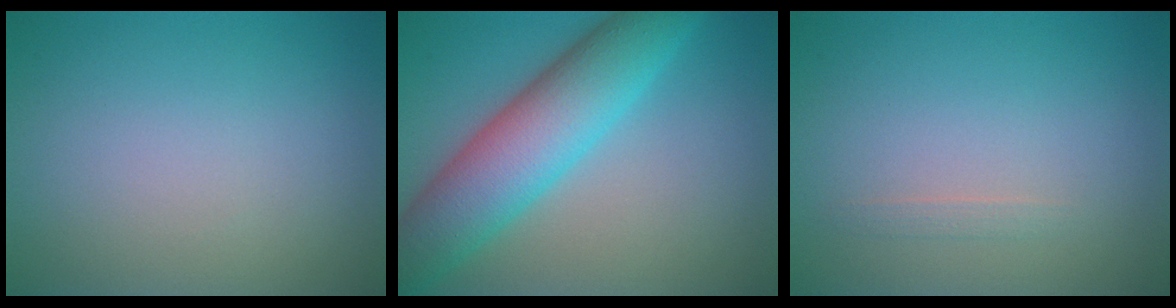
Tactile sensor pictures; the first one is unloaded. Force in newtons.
{"total": 8.8, "press": 8.8, "slide": 0.2}
{"total": 0.6, "press": 0.6, "slide": 0.0}